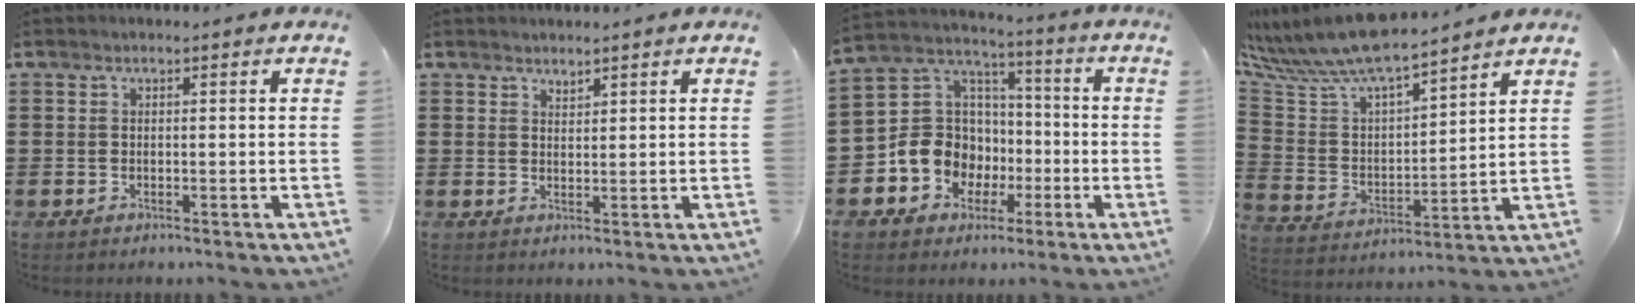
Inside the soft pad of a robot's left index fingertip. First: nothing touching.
{"total": 1.6, "force": [1.5, 0.4, -0.3], "torque": [0.003, 0.001, 0.030]}
{"total": 10.2, "force": [-3.6, 9.2, 2.6], "torque": [-0.099, 0.010, -0.065]}
{"total": 8.5, "force": [8.0, 1.0, 2.6], "torque": [-0.092, -0.055, 0.136]}